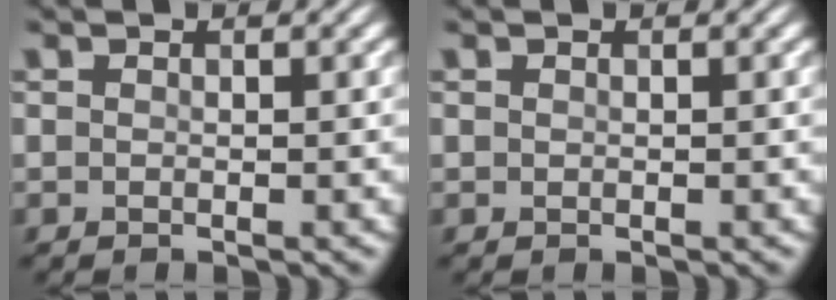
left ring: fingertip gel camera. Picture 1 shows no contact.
{"total": 0.0}